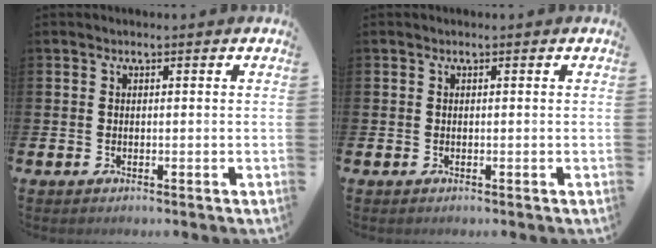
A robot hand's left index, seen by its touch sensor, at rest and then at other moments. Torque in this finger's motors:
{"motor_torque": [0.00, 0.00, 0.00, 0.00]}